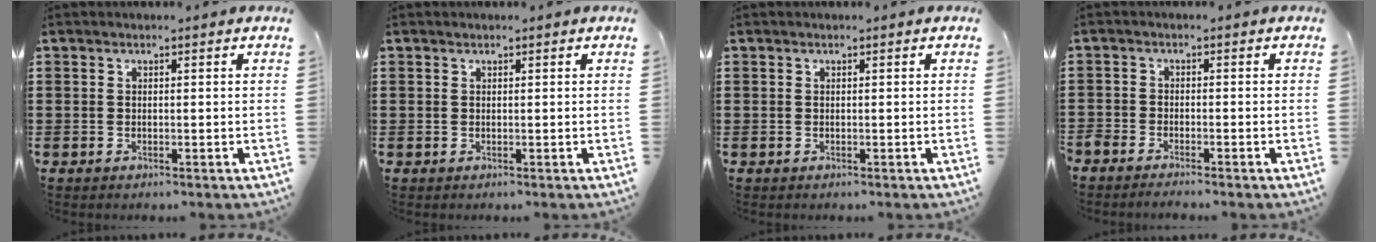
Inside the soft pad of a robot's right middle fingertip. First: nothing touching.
{"total": 0.0}
{"total": 0.0}
{"total": 1.9, "force": [-1.9, 0.2, 0.2], "torque": [-0.007, 0.000, -0.039]}